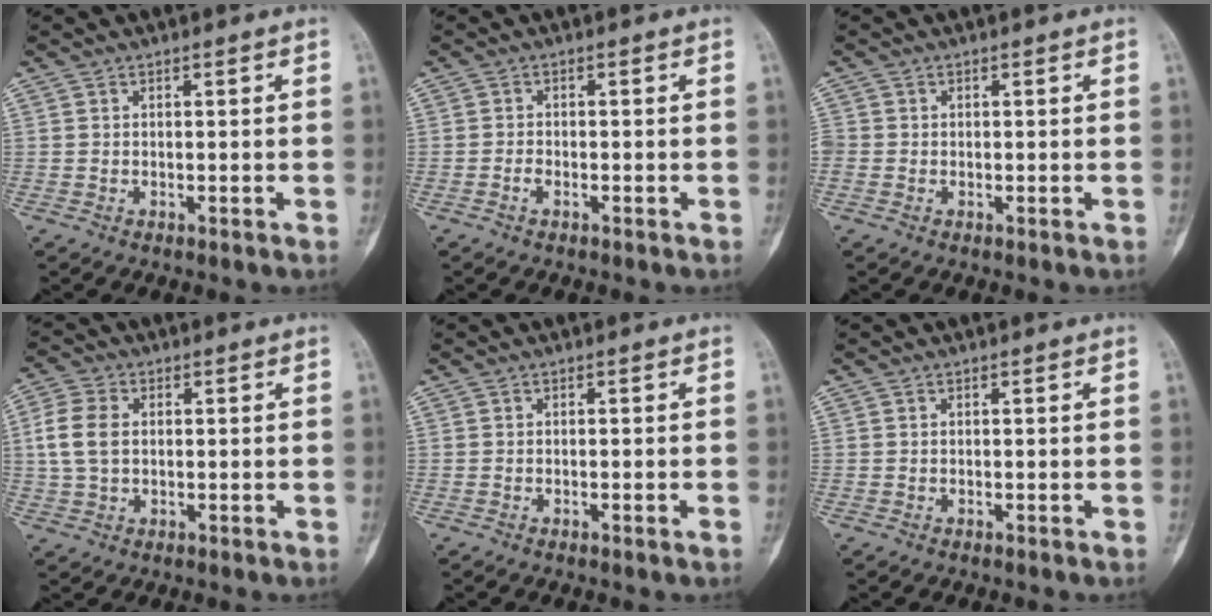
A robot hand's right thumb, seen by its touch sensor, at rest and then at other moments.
{"total": 1.2, "force": [-0.7, 0.7, 0.8], "torque": [-0.013, 0.004, -0.014]}
{"total": 1.7, "force": [0.1, 1.6, 0.7], "torque": [-0.016, 0.005, 0.001]}
{"total": 7.2, "force": [0.9, 4.9, 5.2], "torque": [-0.117, 0.009, 0.017]}
{"total": 0.8, "force": [-0.3, 0.0, 0.7], "torque": [-0.013, 0.003, -0.001]}
{"total": 0.0}